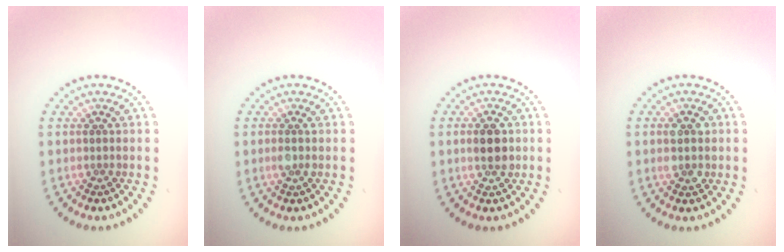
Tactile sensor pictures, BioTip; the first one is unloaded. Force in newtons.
{"total": 0.8, "press": 0.7, "slide": 0.4}
{"total": 2.9, "press": 2.9, "slide": 0.1}
{"total": 2.7, "press": 2.7, "slide": 0.2}